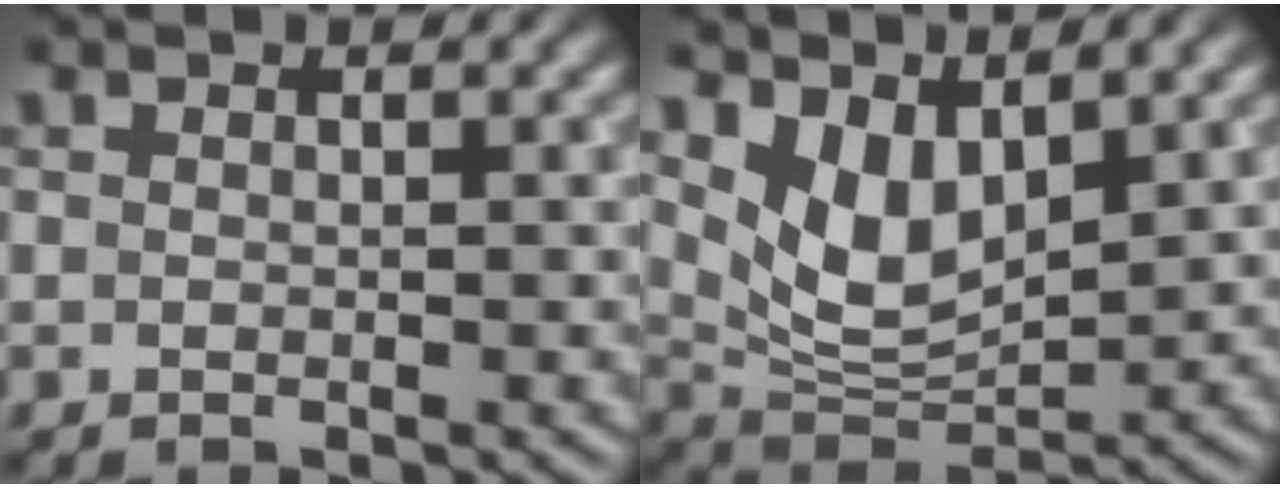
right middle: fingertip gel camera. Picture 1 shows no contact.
{"total": 5.8, "force": [2.8, 3.0, 4.1], "torque": [-0.087, -0.018, 0.057]}